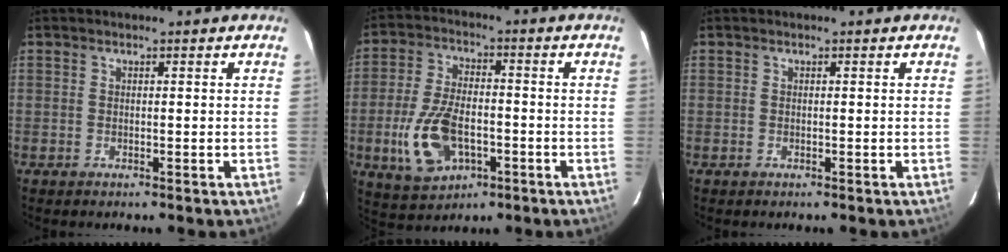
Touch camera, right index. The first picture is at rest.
{"total": 12.7, "force": [-3.9, 6.8, 9.9], "torque": [-0.218, -0.006, -0.062]}
{"total": 0.0}